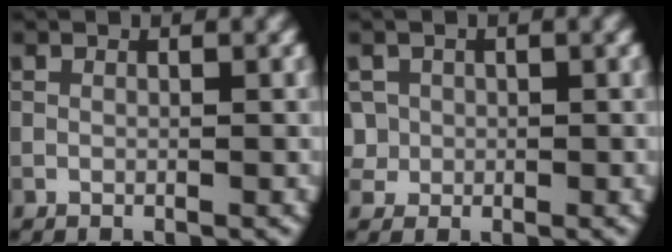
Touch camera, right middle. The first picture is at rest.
{"total": 2.3, "force": [0.2, 2.2, 0.4], "torque": [-0.006, 0.004, 0.010]}